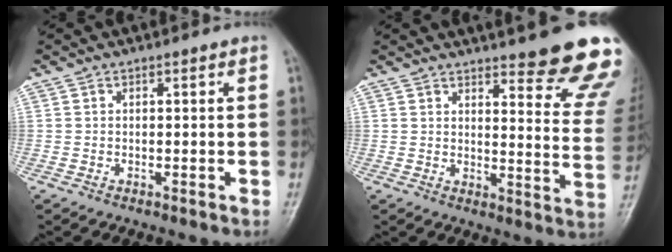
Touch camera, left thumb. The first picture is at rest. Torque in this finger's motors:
{"motor_torque": [2.31, 1.25, 1.55, -1.22, 0.23]}